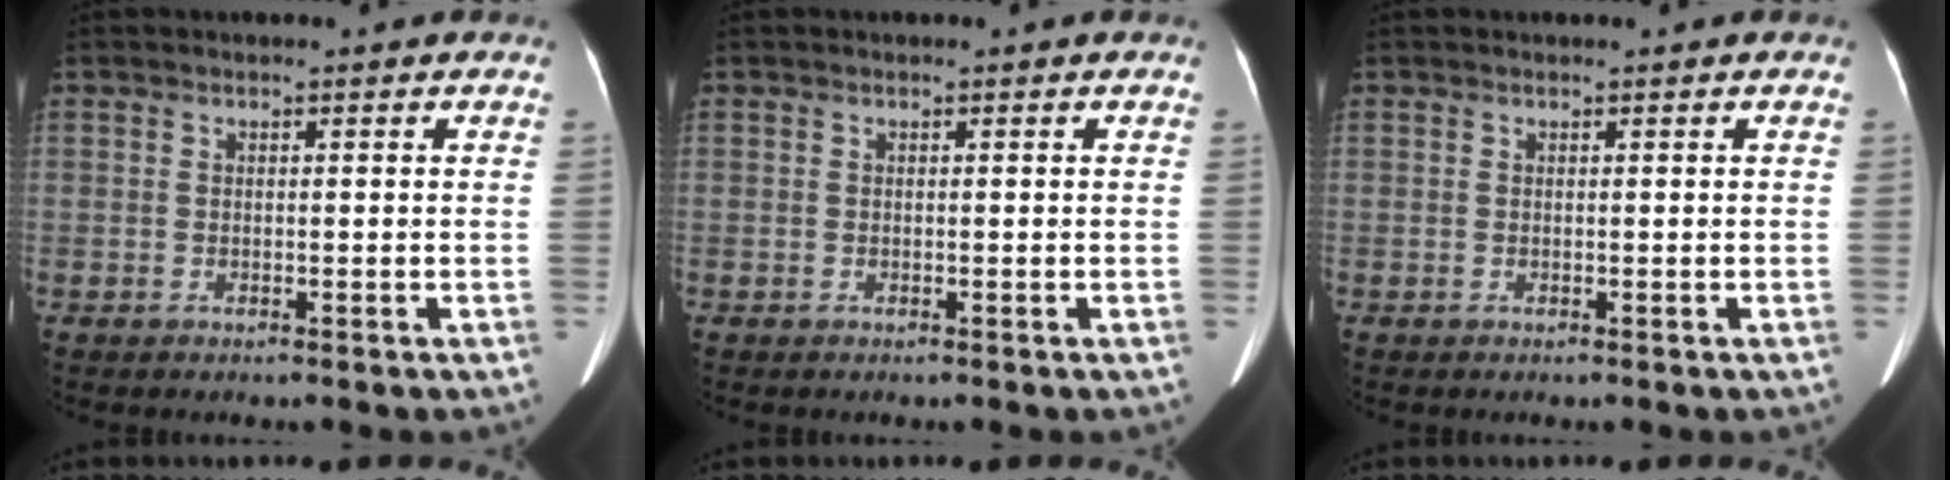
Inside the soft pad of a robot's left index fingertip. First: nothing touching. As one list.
[{"total": 0.0}, {"total": 0.0}]